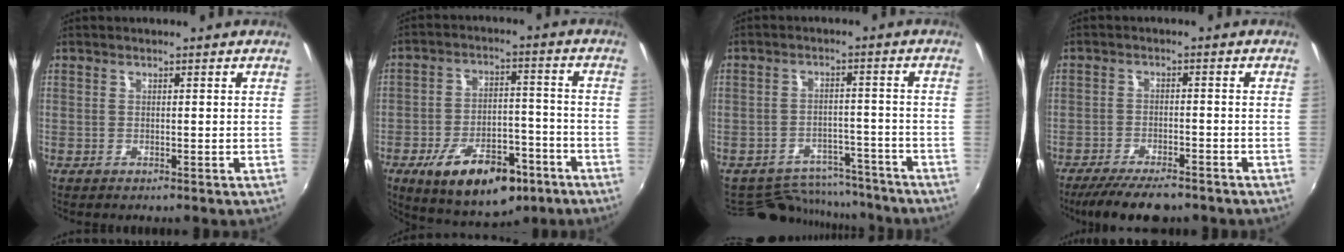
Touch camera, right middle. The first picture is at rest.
{"total": 16.4, "force": [-9.3, 8.2, 10.7], "torque": [-0.192, 0.003, -0.128]}
{"total": 11.6, "force": [-10.4, 5.0, 1.6], "torque": [-0.040, 0.030, -0.134]}
{"total": 9.9, "force": [-8.2, 2.5, 5.0], "torque": [-0.115, -0.025, -0.132]}